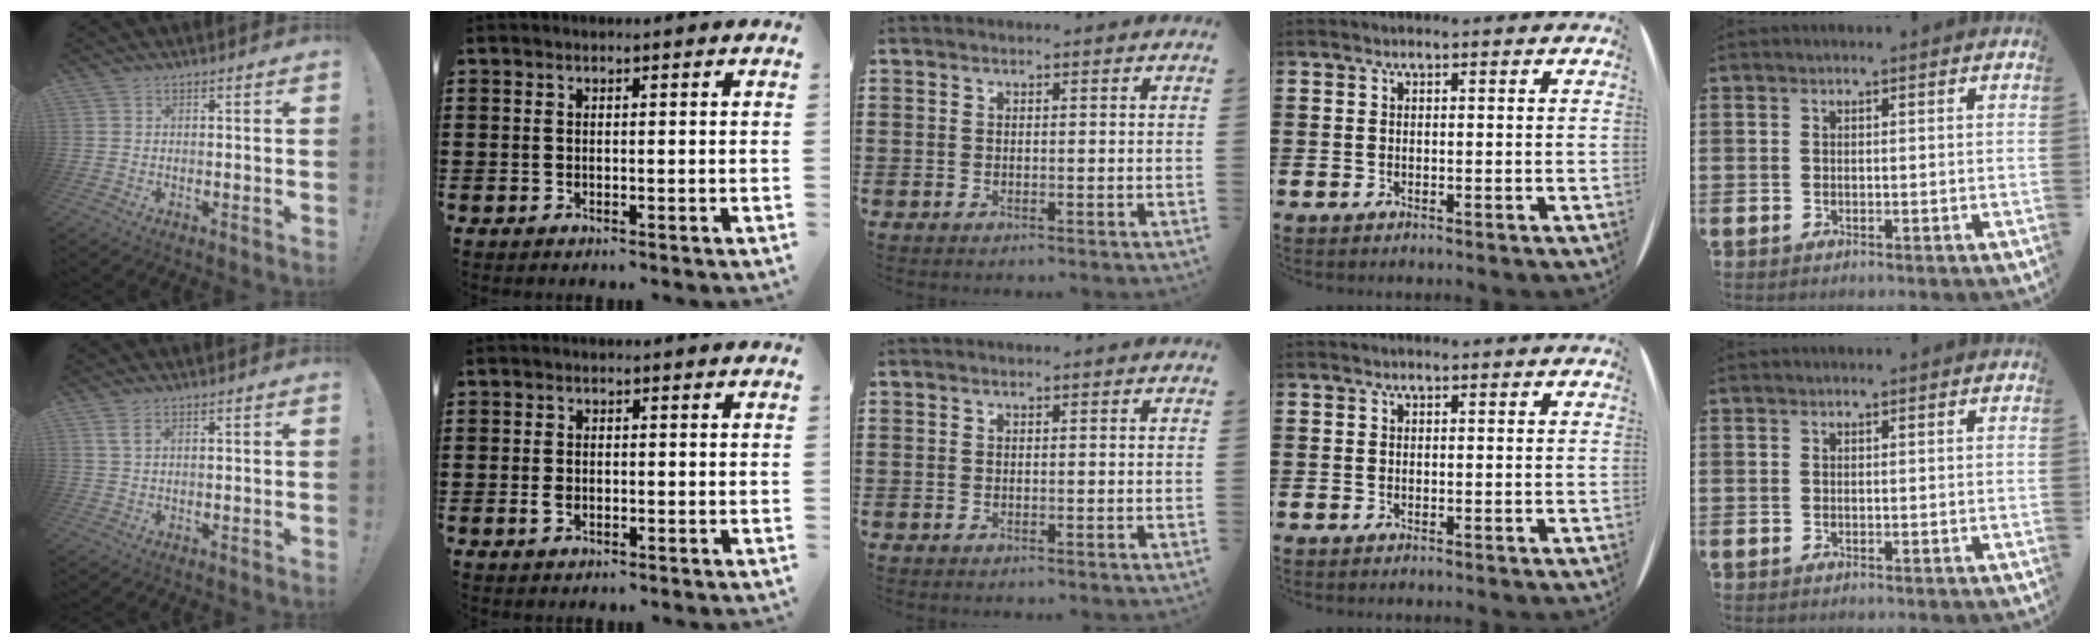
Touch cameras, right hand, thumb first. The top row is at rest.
{"thumb": {"total": 2.8, "force": [1.3, 1.1, 2.2], "torque": [-0.042, 0.001, 0.024]}, "index": {"total": 1.5, "force": [-0.3, 1.0, 1.1], "torque": [-0.022, 0.004, -0.006]}}